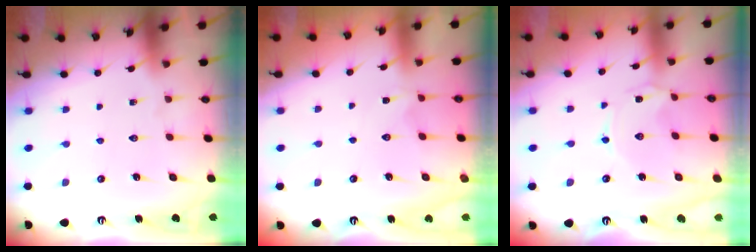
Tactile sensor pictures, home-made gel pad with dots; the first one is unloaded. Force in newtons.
{"total": 1.2, "press": 1.2, "slide": 0.4}
{"total": 0.0}